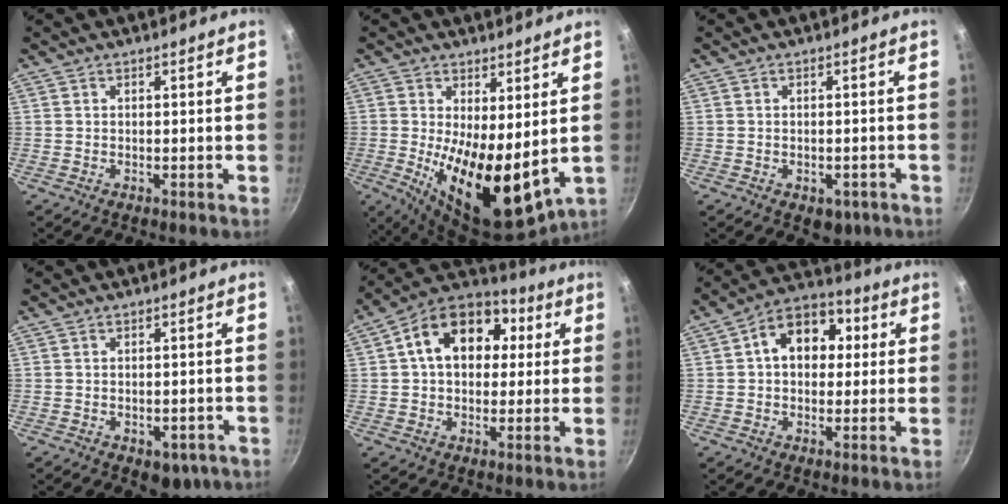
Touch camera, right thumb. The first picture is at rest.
{"total": 15.6, "force": [0.2, 6.7, 14.2], "torque": [-0.203, -0.031, 0.018]}
{"total": 4.2, "force": [-2.0, 2.7, 2.6], "torque": [-0.020, 0.012, -0.013]}
{"total": 5.6, "force": [-2.6, 3.4, 3.7], "torque": [-0.024, 0.018, -0.019]}
{"total": 16.6, "force": [3.4, 11.9, 11.1], "torque": [-0.150, 0.027, 0.034]}
{"total": 12.2, "force": [2.1, 8.8, 8.1], "torque": [-0.078, 0.024, 0.014]}